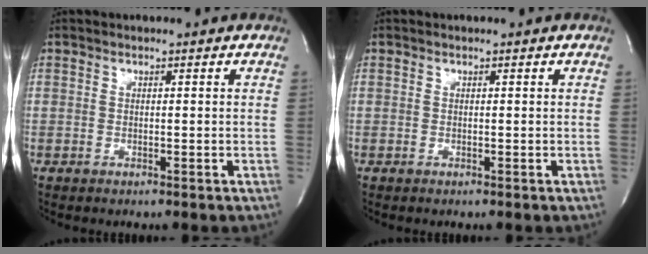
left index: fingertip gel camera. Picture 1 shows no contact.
{"total": 0.0}